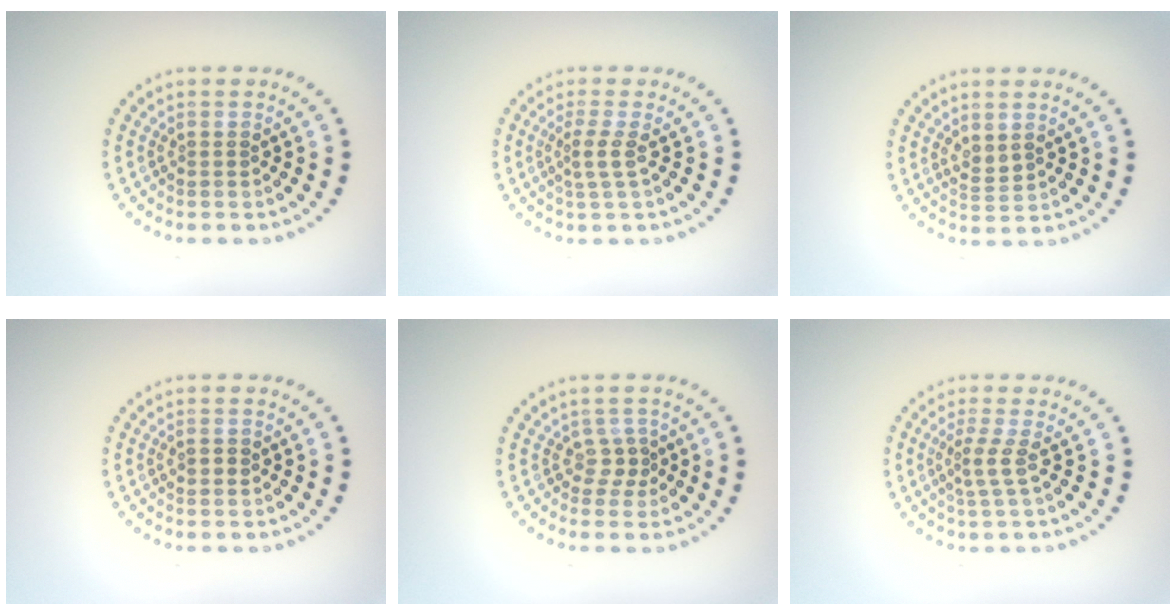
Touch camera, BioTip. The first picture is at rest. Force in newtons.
{"total": 1.9, "press": 1.3, "slide": 1.3}
{"total": 1.4, "press": 1.3, "slide": 0.6}
{"total": 0.9, "press": 0.9, "slide": 0.3}
{"total": 1.5, "press": 1.1, "slide": 1.1}
{"total": 2.0, "press": 1.3, "slide": 1.5}